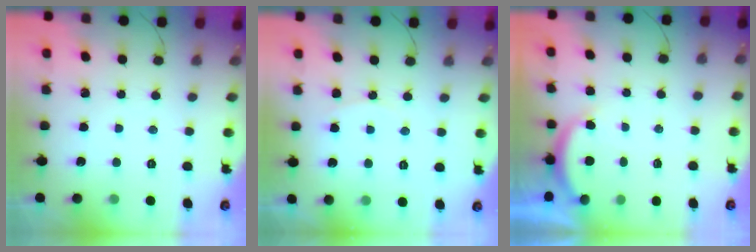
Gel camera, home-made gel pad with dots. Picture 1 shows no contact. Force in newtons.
{"total": 5.6, "press": 5.5, "slide": 0.7}
{"total": 2.5, "press": 2.4, "slide": 0.6}